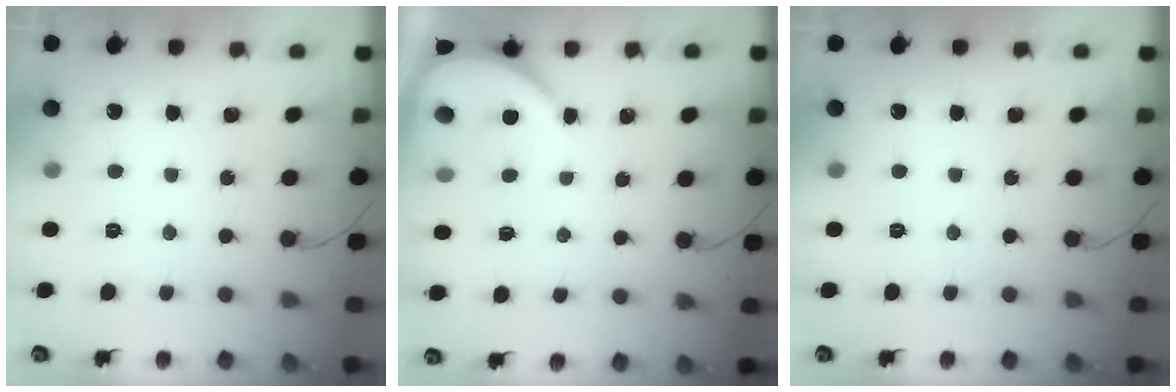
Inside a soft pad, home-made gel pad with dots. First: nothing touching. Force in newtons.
{"total": 3.9, "press": 3.9, "slide": 0.6}
{"total": 0.0}